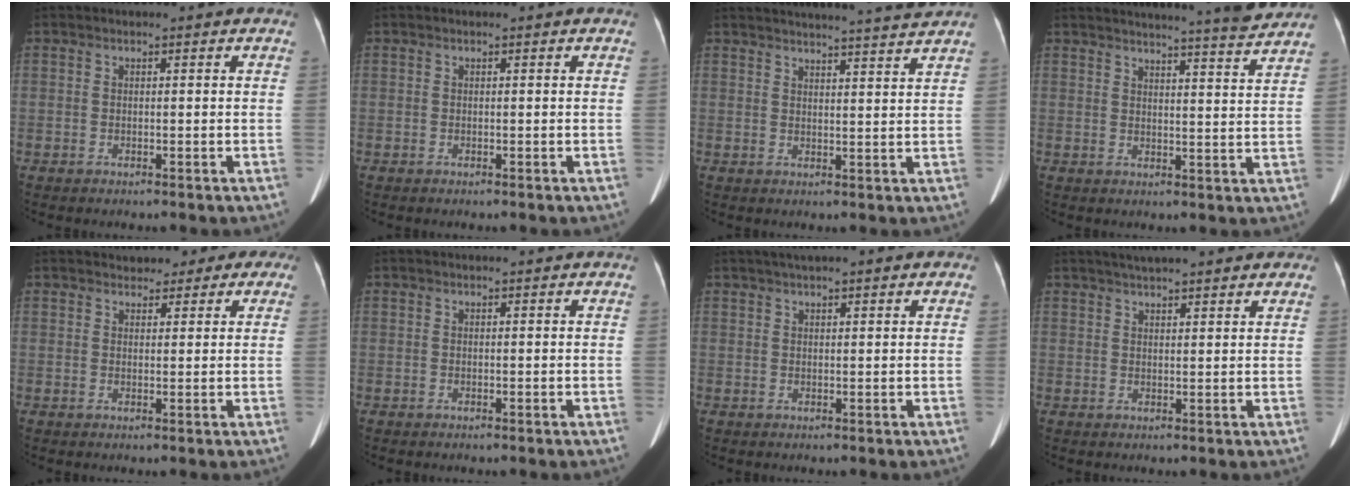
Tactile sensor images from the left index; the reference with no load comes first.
{"total": 0.0}
{"total": 13.7, "force": [12.9, -1.3, 4.4], "torque": [-0.069, -0.023, 0.159]}
{"total": 15.2, "force": [14.1, -0.6, 5.5], "torque": [-0.087, -0.034, 0.168]}
{"total": 6.4, "force": [4.8, 3.6, 2.4], "torque": [-0.014, 0.020, 0.050]}
{"total": 0.0}
{"total": 5.6, "force": [4.0, 1.1, 3.7], "torque": [-0.051, 0.033, 0.058]}
{"total": 10.1, "force": [8.4, 1.7, 5.2], "torque": [-0.066, 0.033, 0.107]}